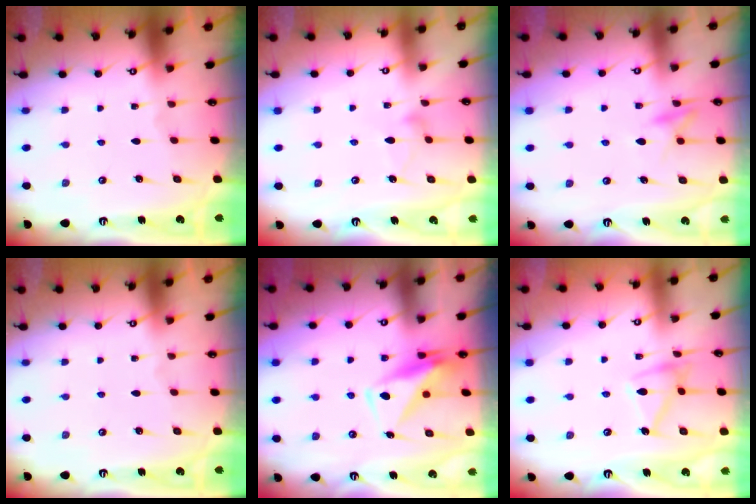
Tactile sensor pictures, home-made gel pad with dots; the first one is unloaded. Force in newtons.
{"total": 8.7, "press": 8.7, "slide": 0.4}
{"total": 11.5, "press": 11.5, "slide": 1.1}
{"total": 0.0}
{"total": 9.4, "press": 9.3, "slide": 1.5}
{"total": 12.8, "press": 12.8, "slide": 0.5}